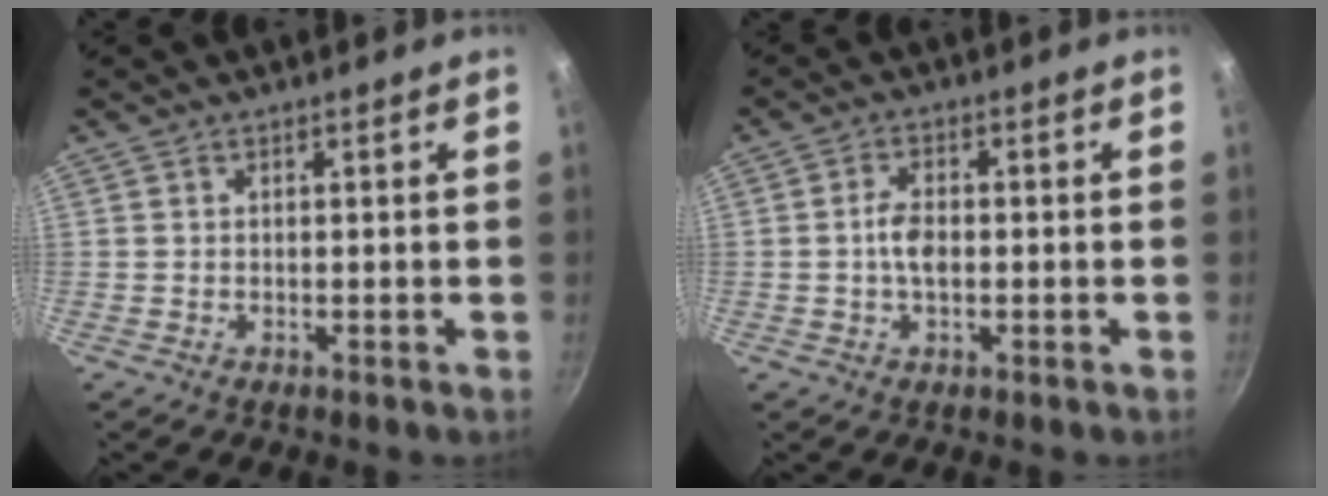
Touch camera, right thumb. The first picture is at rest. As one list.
[{"total": 4.2, "force": [-0.3, 2.4, 3.5], "torque": [-0.062, 0.012, -0.010]}]